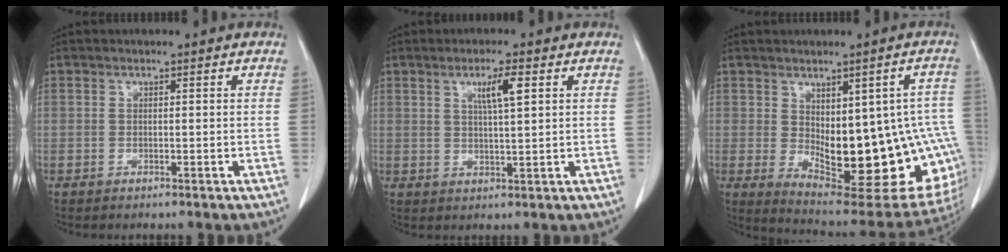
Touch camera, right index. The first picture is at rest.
{"total": 4.4, "force": [1.8, 0.2, 4.0], "torque": [-0.068, -0.002, 0.031]}
{"total": 22.2, "force": [-2.9, 8.8, 20.1], "torque": [-0.195, 0.001, -0.010]}